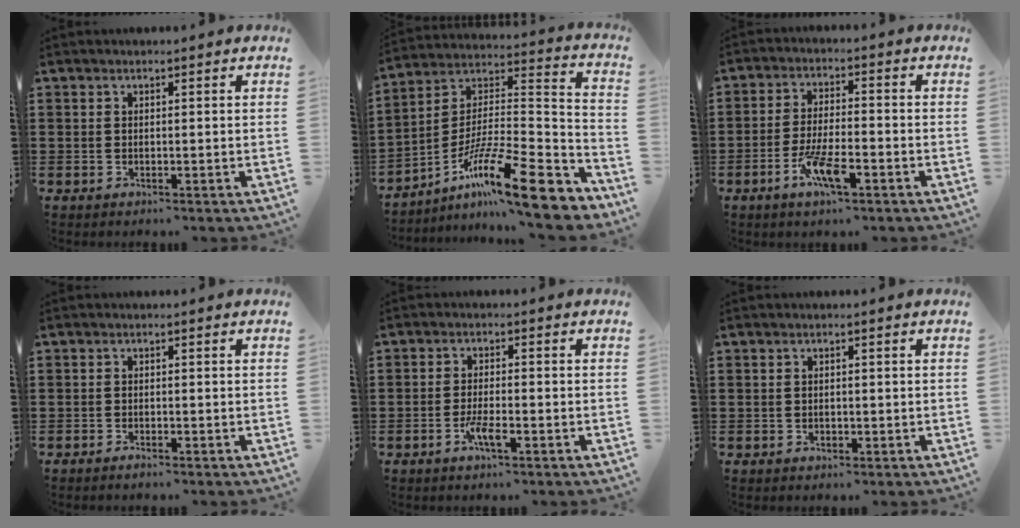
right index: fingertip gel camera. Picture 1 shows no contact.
{"total": 16.7, "force": [-10.6, 2.6, 12.6], "torque": [-0.212, 0.010, -0.186]}
{"total": 7.0, "force": [-3.5, 1.9, 5.7], "torque": [-0.124, -0.006, -0.065]}
{"total": 0.8, "force": [-0.8, 0.0, 0.3], "torque": [-0.009, -0.004, -0.013]}
{"total": 3.5, "force": [-1.7, 0.7, 2.9], "torque": [-0.071, -0.006, -0.037]}
{"total": 0.7, "force": [-0.2, 0.6, 0.3], "torque": [-0.008, 0.003, -0.005]}